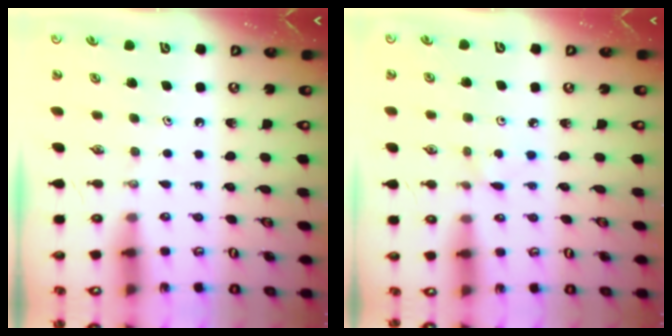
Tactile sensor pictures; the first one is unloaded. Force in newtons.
{"total": 1.0, "press": 1.0, "slide": 0.1}